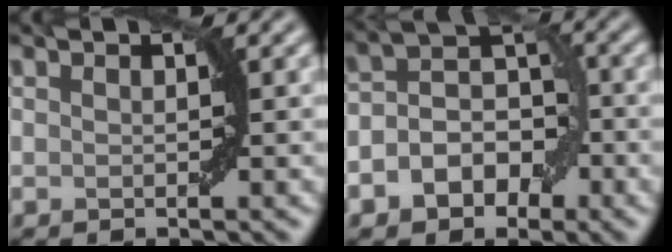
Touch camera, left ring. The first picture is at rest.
{"total": 5.2, "force": [-2.0, 3.8, 3.0], "torque": [-0.030, 0.005, -0.044]}